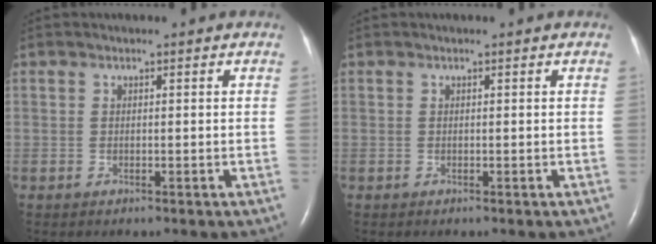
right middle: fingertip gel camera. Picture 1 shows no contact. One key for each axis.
{"total": 0.0}